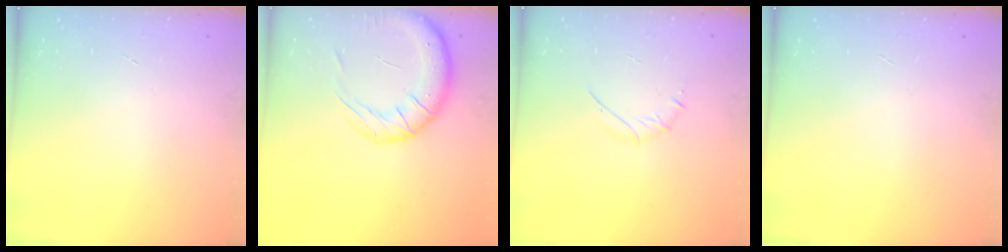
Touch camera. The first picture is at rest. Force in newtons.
{"total": 14.8, "press": 14.6, "slide": 2.5}
{"total": 3.9, "press": 3.8, "slide": 1.0}
{"total": 0.0}